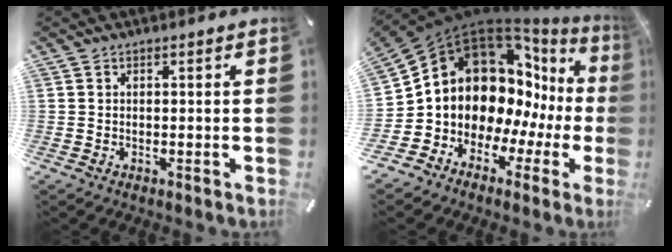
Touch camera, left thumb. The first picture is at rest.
{"total": 14.0, "force": [3.7, 11.3, 7.5], "torque": [-0.138, -0.077, 0.079]}